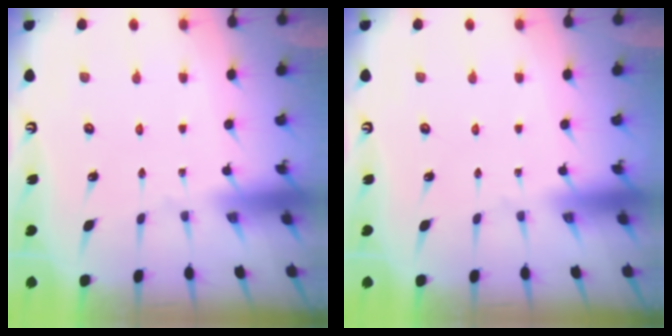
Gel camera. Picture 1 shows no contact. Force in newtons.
{"total": 0.0}